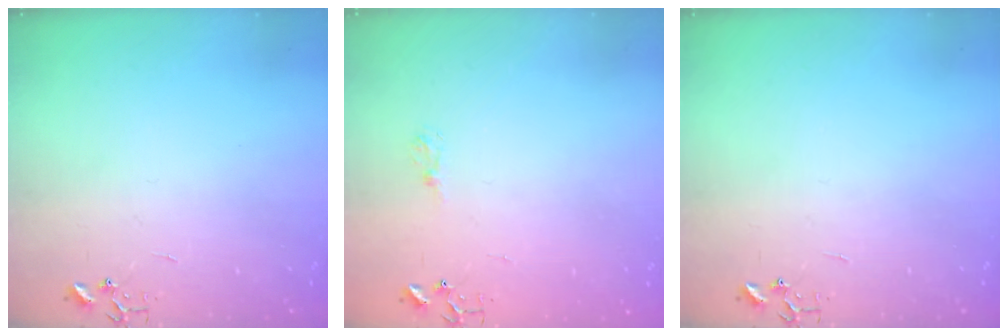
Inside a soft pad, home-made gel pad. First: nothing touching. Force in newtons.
{"total": 6.6, "press": 6.5, "slide": 0.8}
{"total": 0.0}